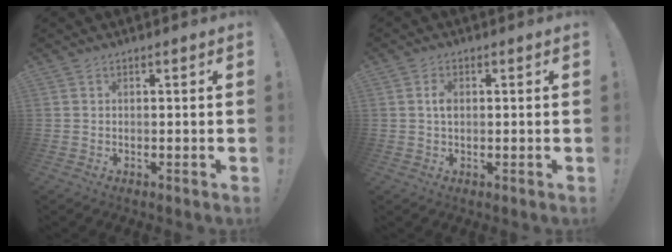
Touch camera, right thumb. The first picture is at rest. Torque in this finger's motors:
{"motor_torque": [0.58, 0.39, 0.31, -0.24, 0.02]}